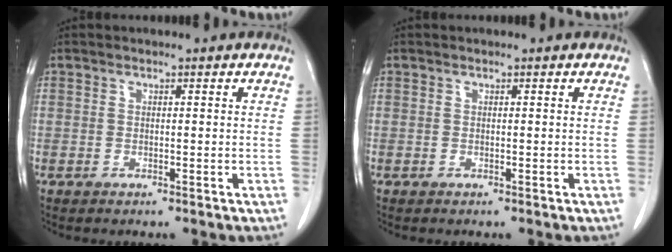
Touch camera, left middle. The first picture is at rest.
{"total": 0.0}